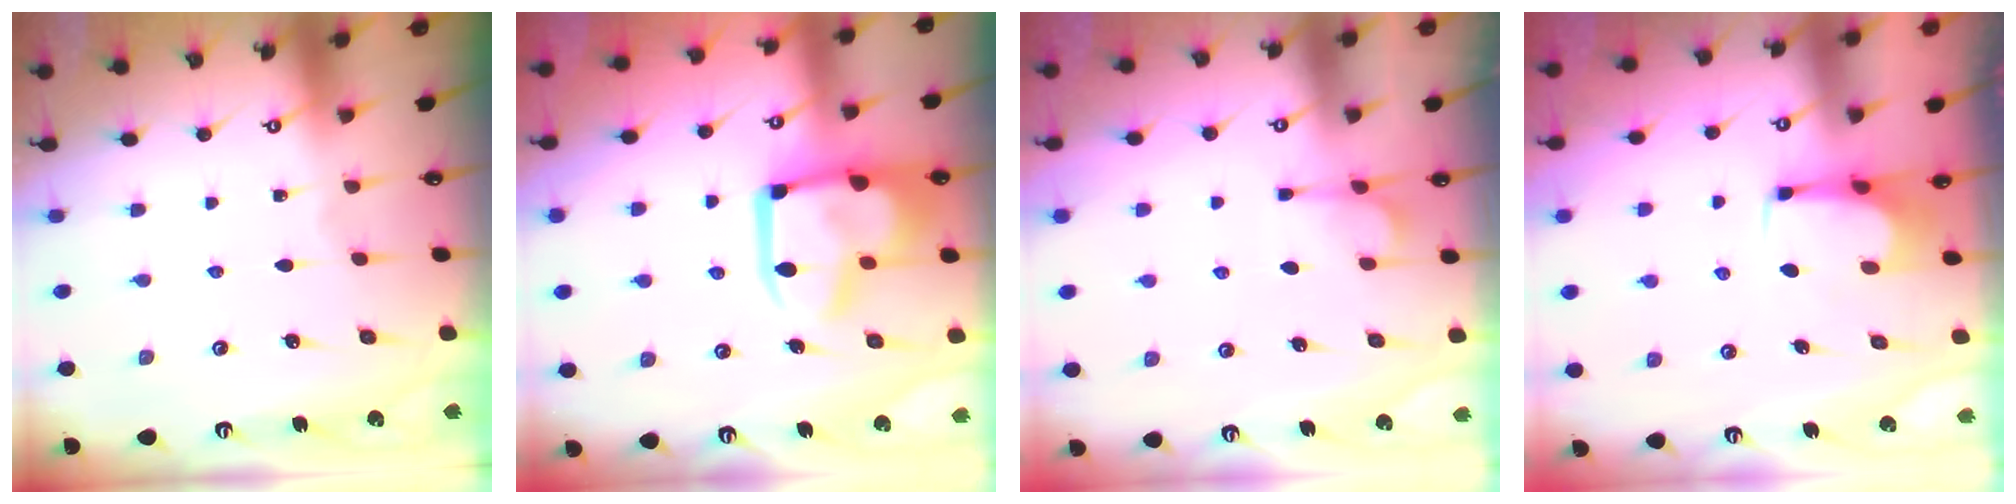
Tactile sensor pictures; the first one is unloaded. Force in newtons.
{"total": 17.6, "press": 17.5, "slide": 1.9}
{"total": 1.9, "press": 1.4, "slide": 1.2}
{"total": 0.7, "press": 0.6, "slide": 0.3}